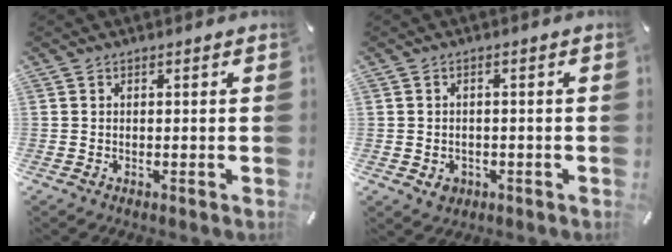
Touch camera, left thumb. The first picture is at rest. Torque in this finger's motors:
{"motor_torque": [-0.01, 0.03, 0.03, 0.04, 0.01]}